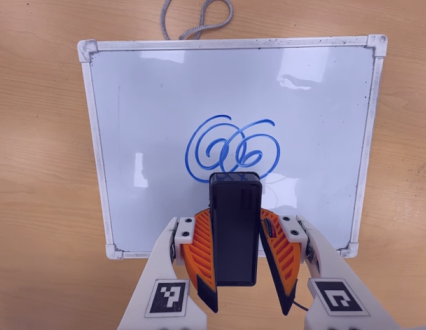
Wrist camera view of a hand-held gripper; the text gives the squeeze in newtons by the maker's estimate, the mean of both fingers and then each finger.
{"total": 5.0, "left": 4.3, "right": 5.7}